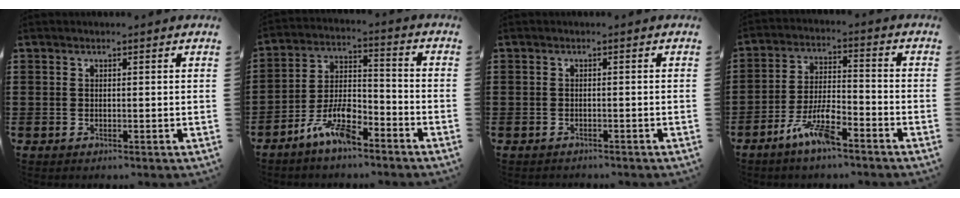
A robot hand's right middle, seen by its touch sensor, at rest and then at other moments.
{"total": 8.5, "force": [-6.2, 2.6, 5.2], "torque": [-0.112, 0.006, -0.117]}
{"total": 0.8, "force": [-0.7, 0.3, -0.1], "torque": [0.001, 0.003, -0.017]}
{"total": 7.6, "force": [-5.1, 1.9, 5.3], "torque": [-0.118, 0.001, -0.097]}